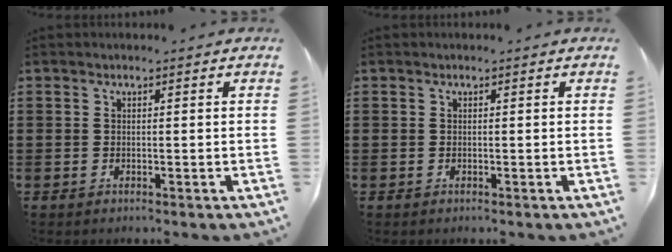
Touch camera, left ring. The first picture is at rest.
{"total": 0.0}